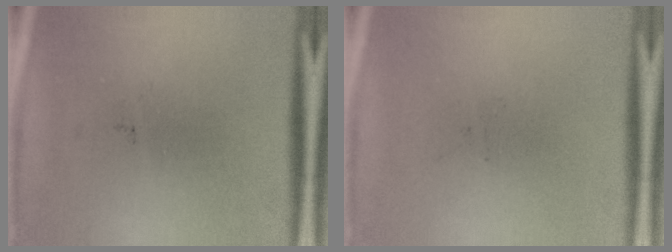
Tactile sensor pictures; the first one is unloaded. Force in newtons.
{"total": 0.0}